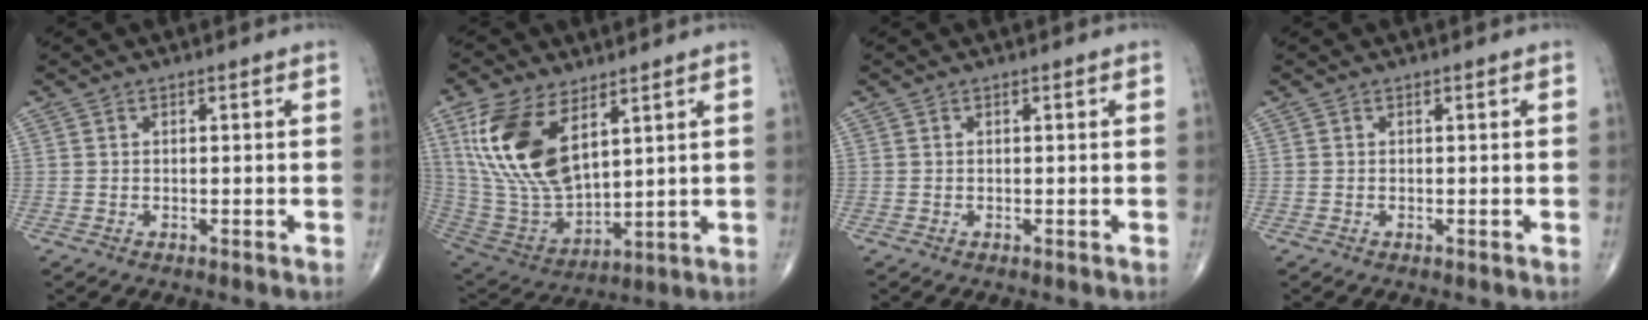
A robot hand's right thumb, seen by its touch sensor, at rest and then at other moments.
{"total": 19.0, "force": [8.0, 9.6, 14.3], "torque": [-0.277, -0.033, 0.167]}
{"total": 0.0}
{"total": 0.0}